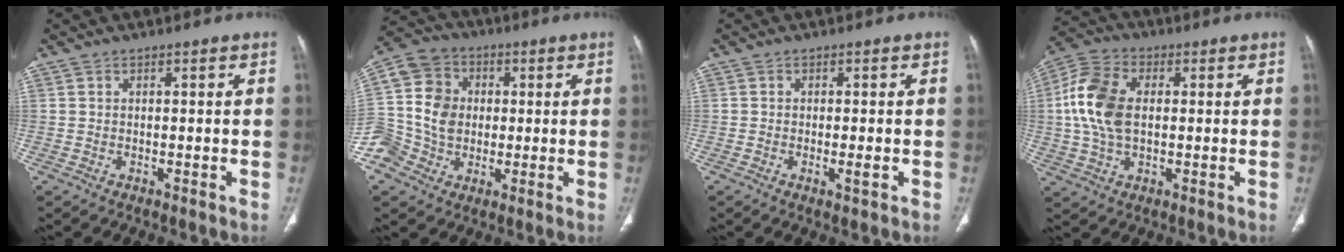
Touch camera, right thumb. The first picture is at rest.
{"total": 16.0, "force": [-0.7, 14.3, 7.1], "torque": [-0.141, 0.029, -0.010]}
{"total": 2.0, "force": [-0.6, 0.5, 1.8], "torque": [-0.031, -0.004, -0.010]}
{"total": 12.2, "force": [1.1, 7.5, 9.5], "torque": [-0.201, 0.016, 0.016]}